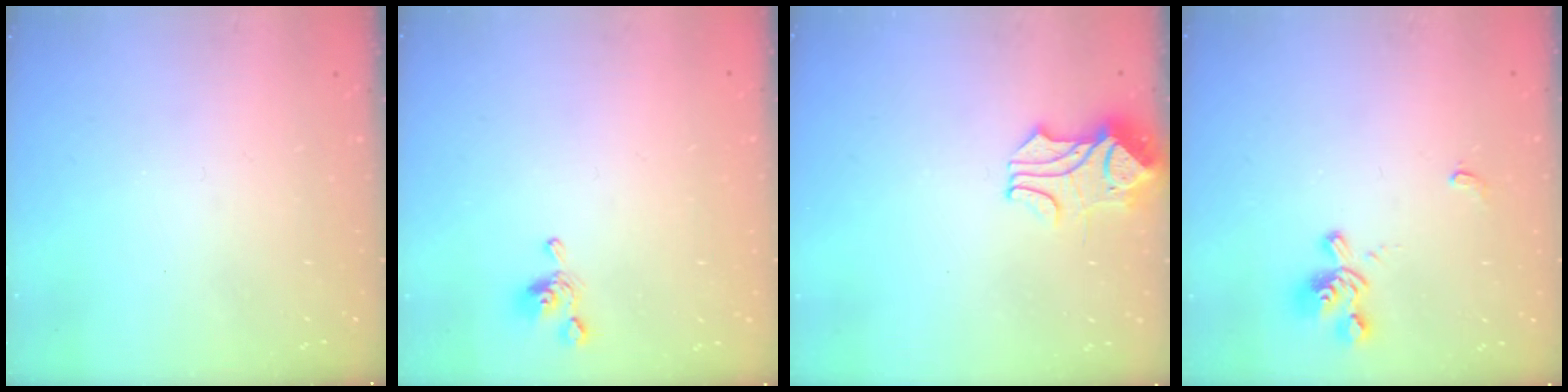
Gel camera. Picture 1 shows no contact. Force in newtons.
{"total": 2.9, "press": 2.9, "slide": 0.0}
{"total": 1.8, "press": 1.4, "slide": 1.1}
{"total": 1.7, "press": 1.0, "slide": 1.3}